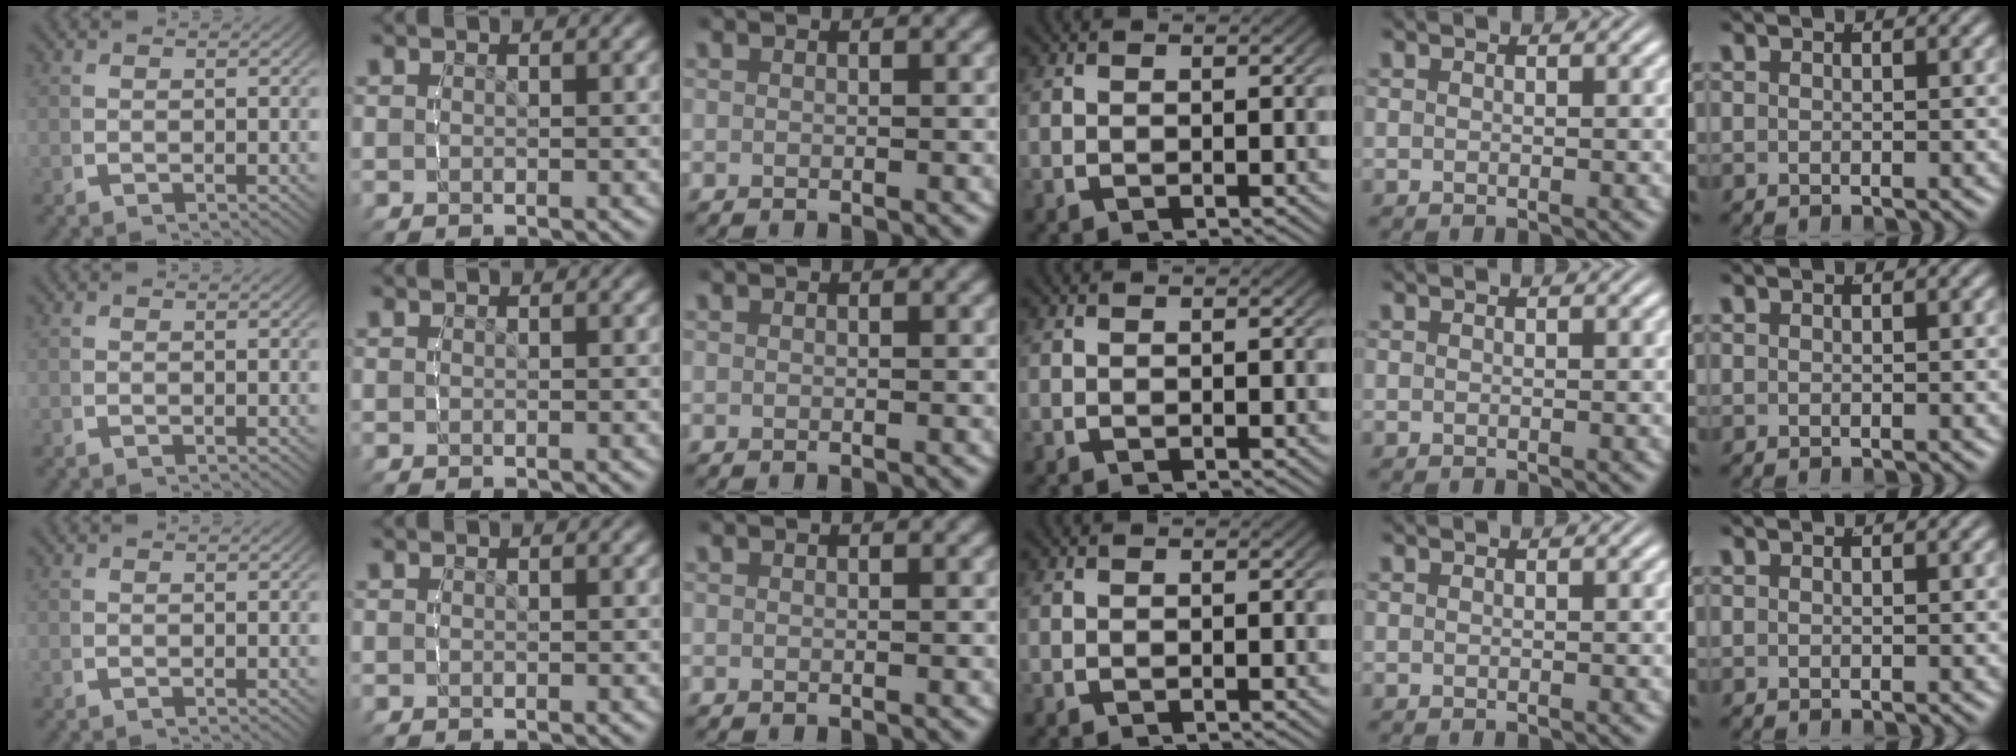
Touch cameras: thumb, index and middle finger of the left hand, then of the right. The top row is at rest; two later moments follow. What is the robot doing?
{"motion": "lift_and_place", "object": "bottle"}